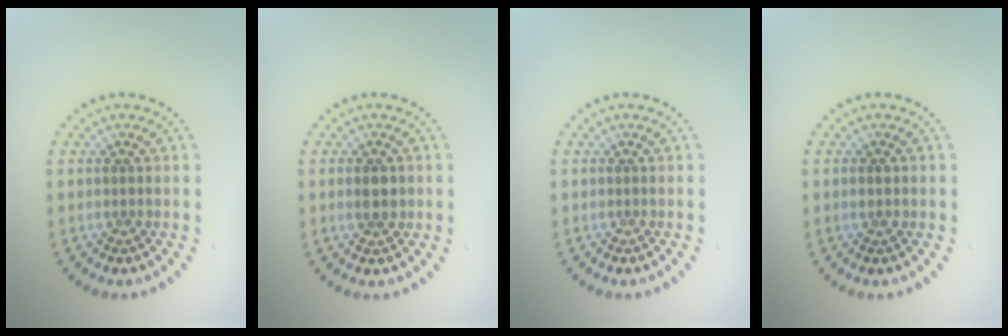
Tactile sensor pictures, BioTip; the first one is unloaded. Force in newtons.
{"total": 1.9, "press": 1.9, "slide": 0.2}
{"total": 0.0}
{"total": 1.3, "press": 1.3, "slide": 0.1}